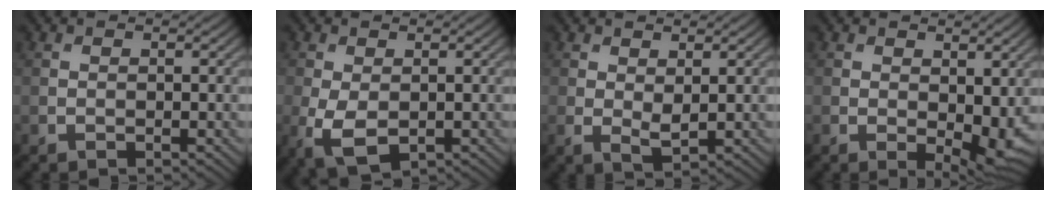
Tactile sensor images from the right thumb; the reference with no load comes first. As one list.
[{"total": 5.3, "force": [-1.4, 3.0, 4.1], "torque": [-0.111, -0.020, -0.021]}, {"total": 2.3, "force": [0.8, 0.9, 1.9], "torque": [-0.041, -0.007, 0.019]}, {"total": 5.5, "force": [-0.1, 2.7, 4.8], "torque": [-0.073, -0.013, 0.006]}]